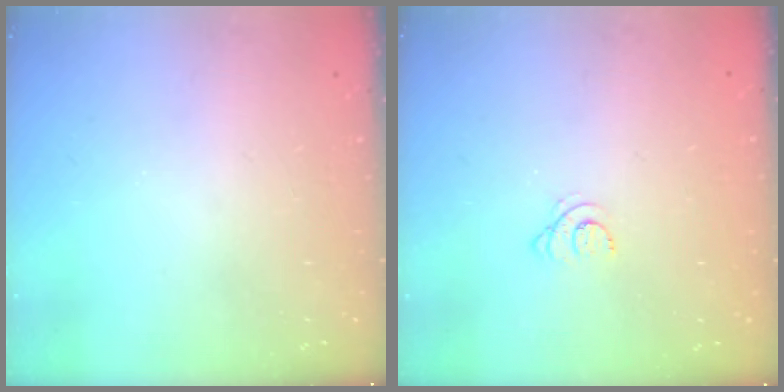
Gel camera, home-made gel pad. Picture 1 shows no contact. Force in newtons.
{"total": 4.1, "press": 4.1, "slide": 0.5}